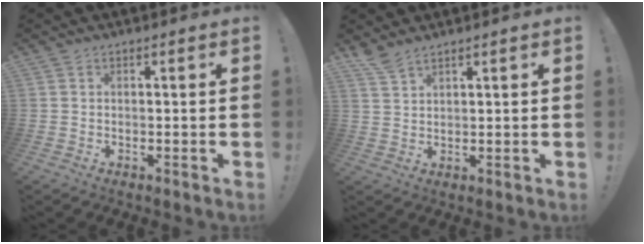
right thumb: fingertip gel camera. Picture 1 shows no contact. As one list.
[{"total": 4.1, "force": [3.6, 0.6, 1.9], "torque": [-0.037, -0.023, 0.067]}]